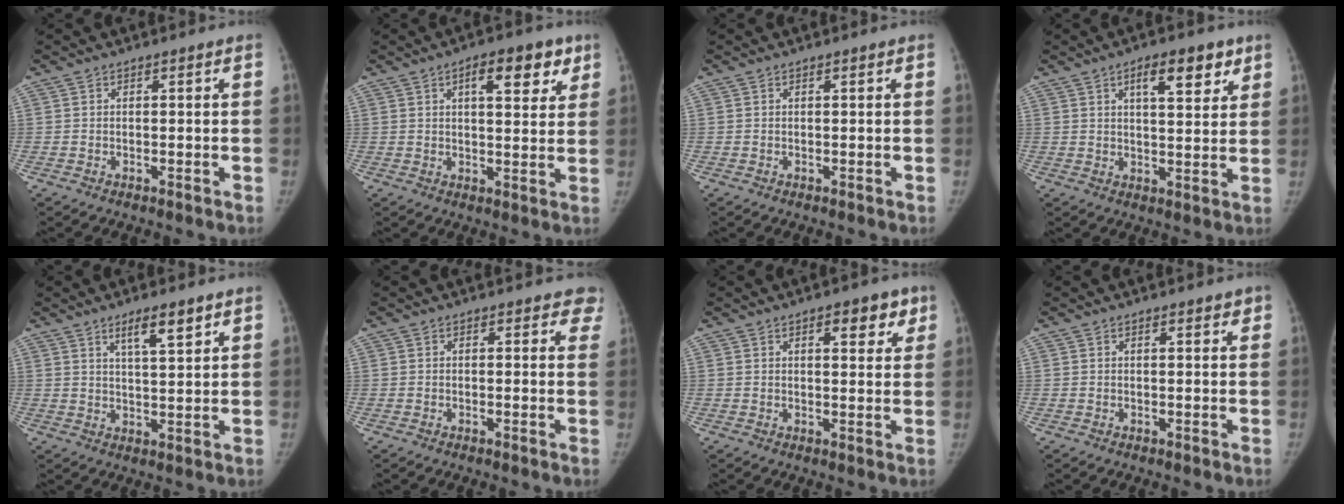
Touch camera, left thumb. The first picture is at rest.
{"total": 9.4, "force": [4.6, 4.0, 7.2], "torque": [-0.071, -0.012, 0.061]}
{"total": 0.0}
{"total": 8.7, "force": [4.7, 3.3, 6.5], "torque": [-0.074, -0.020, 0.069]}
{"total": 6.3, "force": [3.9, 1.4, 4.7], "torque": [-0.069, -0.027, 0.066]}
{"total": 3.3, "force": [2.6, 1.8, 0.7], "torque": [0.029, -0.009, 0.009]}
{"total": 6.1, "force": [3.2, 2.7, 4.4], "torque": [-0.030, -0.011, 0.037]}
{"total": 1.7, "force": [1.2, 0.7, 1.0], "torque": [-0.005, -0.004, 0.012]}